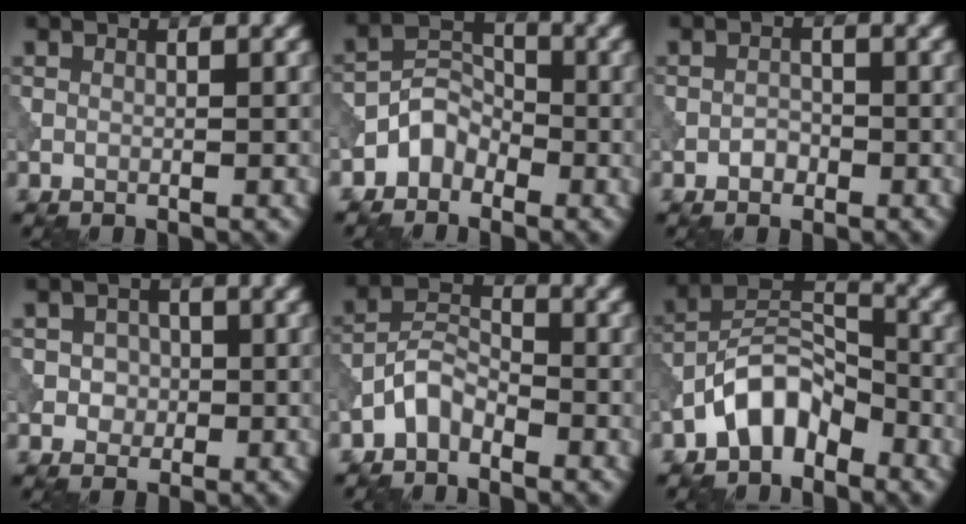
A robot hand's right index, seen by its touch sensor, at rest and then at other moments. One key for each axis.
{"total": 2.9, "fx": -1.9, "fy": 2.0, "fz": 0.9, "tx": -0.006, "ty": 0.013, "tz": -0.042}
{"total": 1.2, "fx": -0.6, "fy": 0.8, "fz": 0.5, "tx": -0.007, "ty": 0.002, "tz": -0.013}
{"total": 1.7, "fx": -0.1, "fy": 1.6, "fz": 0.6, "tx": 0.007, "ty": -0.002, "tz": -0.006}
{"total": 2.9, "fx": -2.1, "fy": 1.5, "fz": 1.3, "tx": -0.023, "ty": 0.015, "tz": -0.050}
{"total": 5.6, "fx": -3.7, "fy": 2.9, "fz": 3.0, "tx": -0.043, "ty": 0.018, "tz": -0.078}